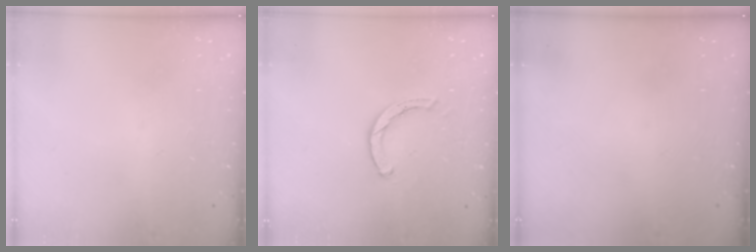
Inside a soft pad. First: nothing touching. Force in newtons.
{"total": 1.6, "press": 1.6, "slide": 0.2}
{"total": 0.0}